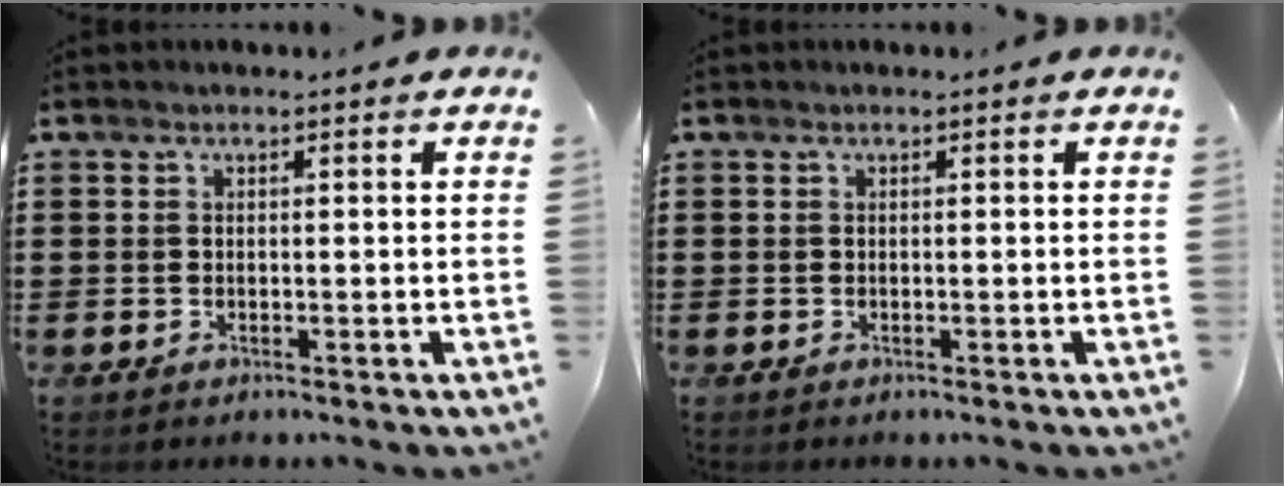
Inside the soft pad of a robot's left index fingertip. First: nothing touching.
{"total": 0.0}